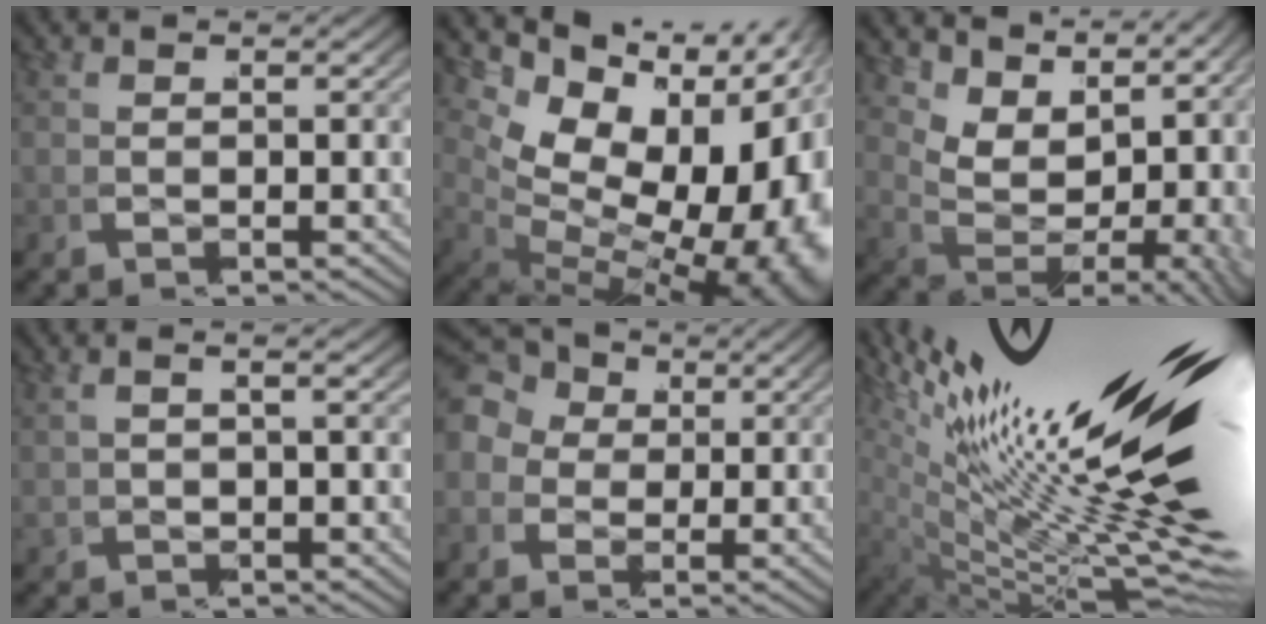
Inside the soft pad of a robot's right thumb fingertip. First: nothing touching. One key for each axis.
{"total": 20.8, "fx": -0.5, "fy": 14.0, "fz": 15.5, "tx": -0.262, "ty": -0.036, "tz": 0.010}
{"total": 8.8, "fx": 2.5, "fy": 5.1, "fz": 6.8, "tx": -0.121, "ty": -0.016, "tz": 0.053}
{"total": 1.3, "fx": 0.5, "fy": 0.1, "fz": 1.3, "tx": -0.011, "ty": 0.012, "tz": 0.012}
{"total": 5.1, "fx": 2.0, "fy": 4.3, "fz": 1.8, "tx": -0.040, "ty": 0.010, "tz": 0.018}
{"total": 15.2, "fx": 0.0, "fy": 7.0, "fz": 13.5, "tx": -0.183, "ty": -0.031, "tz": 0.019}